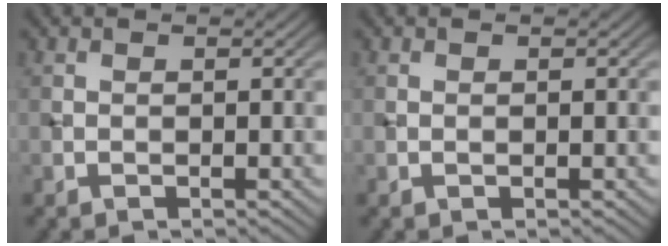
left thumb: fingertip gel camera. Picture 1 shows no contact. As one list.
[{"total": 0.0}]